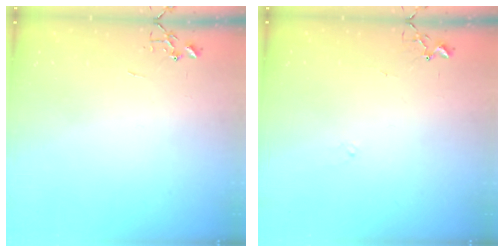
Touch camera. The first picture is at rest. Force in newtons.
{"total": 6.5, "press": 6.5, "slide": 0.7}